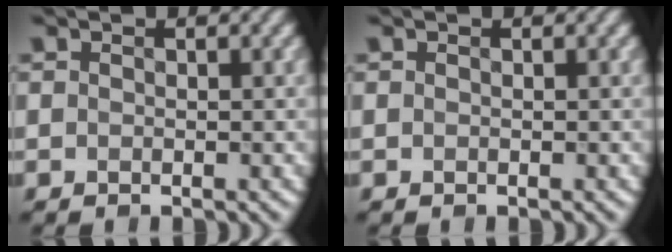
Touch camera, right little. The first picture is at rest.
{"total": 0.0}